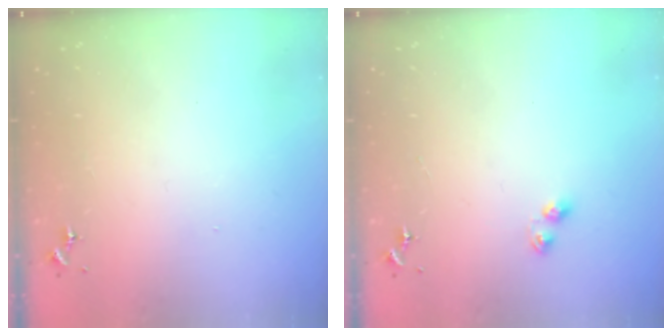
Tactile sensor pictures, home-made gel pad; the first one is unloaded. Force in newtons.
{"total": 2.8, "press": 2.7, "slide": 0.4}